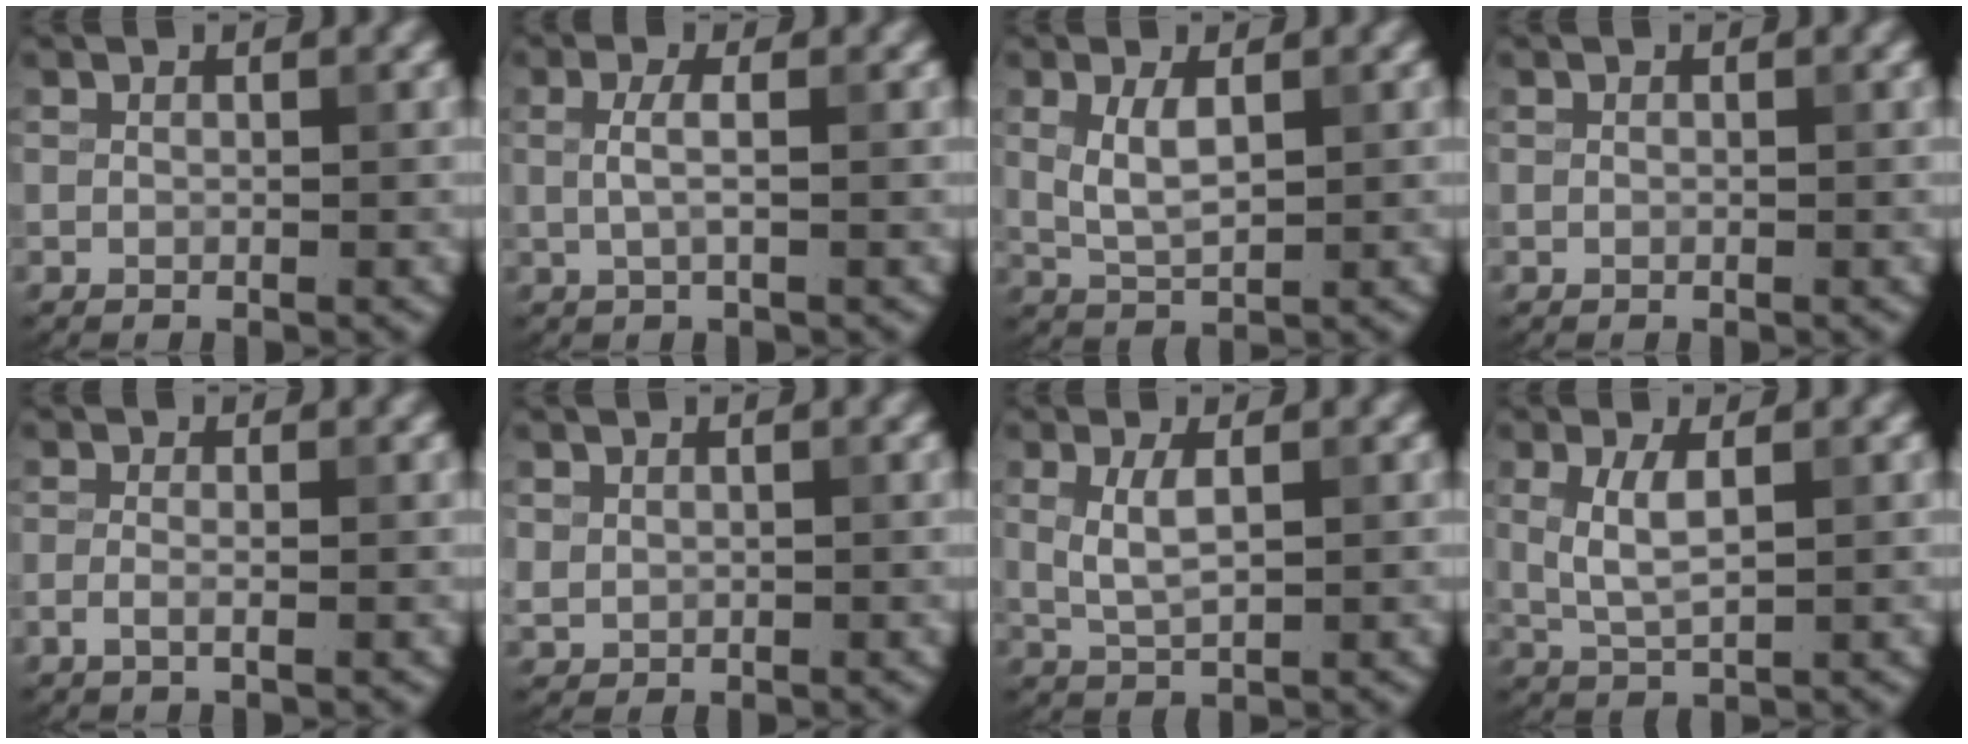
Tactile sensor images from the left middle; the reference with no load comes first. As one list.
[{"total": 1.8, "force": [0.1, 0.4, 1.7], "torque": [-0.036, 0.001, 0.002]}, {"total": 2.9, "force": [0.7, 1.3, 2.5], "torque": [-0.056, -0.001, 0.017]}, {"total": 0.0}, {"total": 1.2, "force": [-0.4, 0.4, 1.1], "torque": [-0.022, -0.004, -0.013]}, {"total": 1.0, "force": [0.4, 0.9, 0.3], "torque": [-0.004, -0.004, 0.013]}, {"total": 2.6, "force": [0.5, 0.9, 2.3], "torque": [-0.053, 0.000, 0.013]}, {"total": 3.0, "force": [0.6, 1.1, 2.8], "torque": [-0.063, 0.000, 0.014]}]